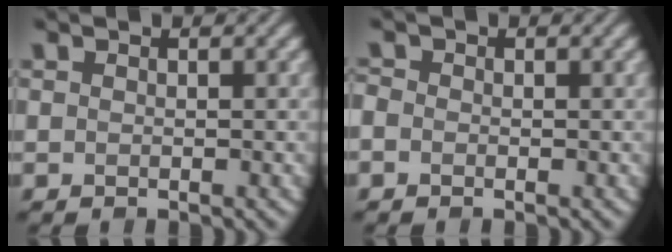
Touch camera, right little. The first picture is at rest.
{"total": 0.8, "force": [-0.4, 0.6, 0.3], "torque": [-0.005, -0.002, -0.010]}